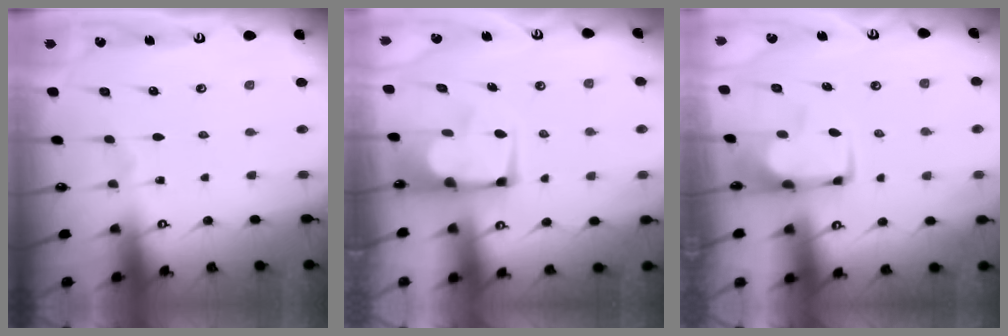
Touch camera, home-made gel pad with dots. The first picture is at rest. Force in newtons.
{"total": 4.9, "press": 4.8, "slide": 0.7}
{"total": 1.0, "press": 0.7, "slide": 0.7}